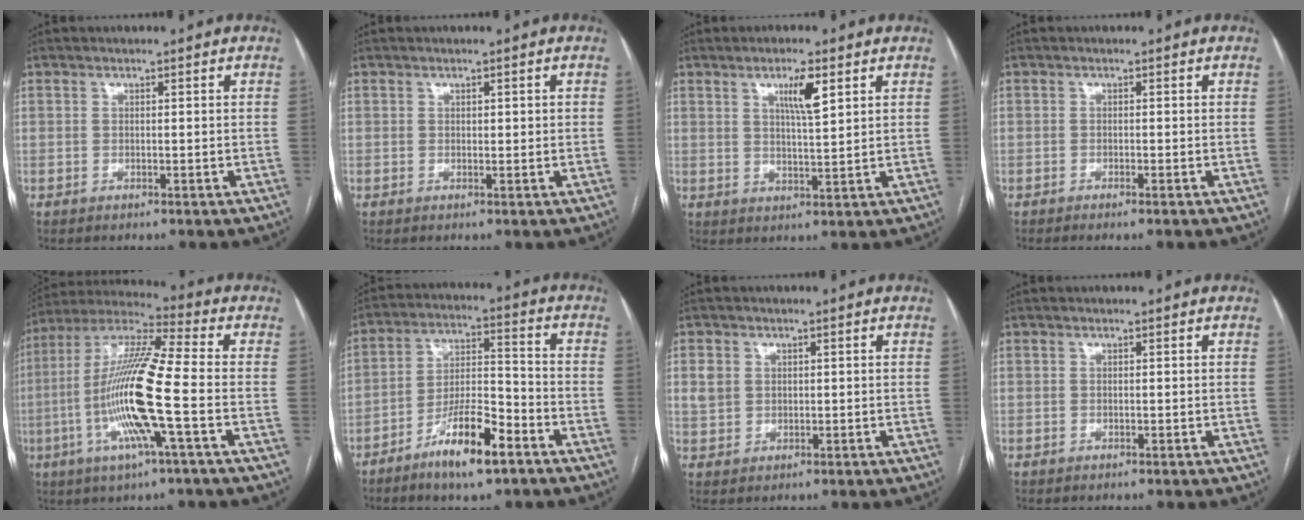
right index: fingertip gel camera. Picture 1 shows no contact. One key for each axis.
{"total": 1.1, "fx": 0.3, "fy": 0.6, "fz": 0.9, "tx": -0.010, "ty": 0.002, "tz": 0.005}
{"total": 5.2, "fx": 2.5, "fy": 0.5, "fz": 4.5, "tx": -0.077, "ty": -0.002, "tz": 0.043}
{"total": 1.4, "fx": -1.0, "fy": -0.1, "fz": 0.9, "tx": -0.014, "ty": -0.002, "tz": -0.016}
{"total": 16.4, "fx": -3.6, "fy": 0.4, "fz": 16.0, "tx": -0.325, "ty": -0.005, "tz": -0.076}
{"total": 11.2, "fx": -6.9, "fy": 2.2, "fz": 8.6, "tx": -0.159, "ty": -0.003, "tz": -0.123}
{"total": 3.1, "fx": 1.0, "fy": 2.8, "fz": 1.0, "tx": -0.023, "ty": 0.011, "tz": 0.026}
{"total": 0.0}